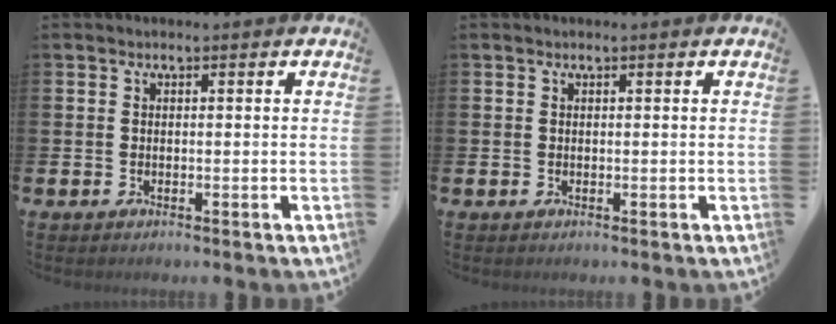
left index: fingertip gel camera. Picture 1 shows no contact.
{"total": 0.0}